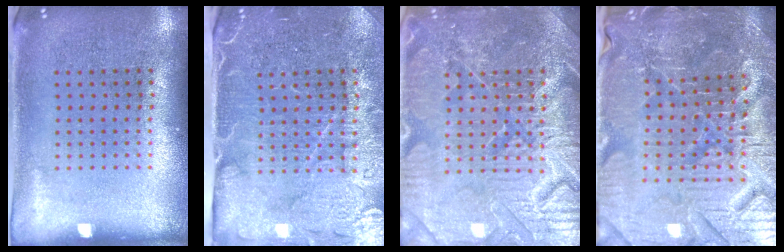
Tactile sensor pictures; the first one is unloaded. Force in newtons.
{"total": 4.5, "press": 3.9, "slide": 2.2}
{"total": 5.4, "press": 5.3, "slide": 0.7}
{"total": 5.1, "press": 4.9, "slide": 1.3}